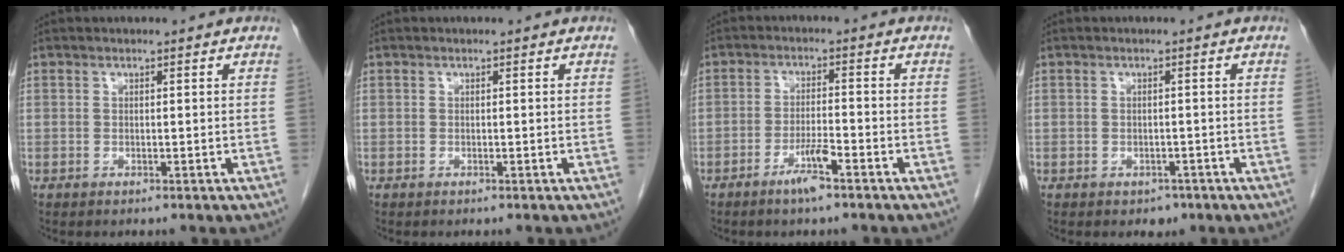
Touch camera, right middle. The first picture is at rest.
{"total": 0.0}
{"total": 4.2, "force": [-2.8, 0.1, 3.2], "torque": [-0.063, -0.003, -0.052]}
{"total": 1.9, "force": [-1.1, 1.4, 0.6], "torque": [-0.007, 0.003, -0.009]}